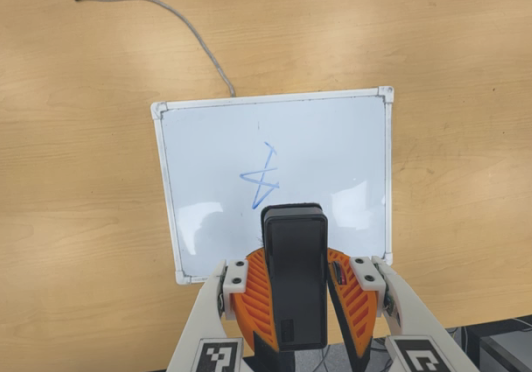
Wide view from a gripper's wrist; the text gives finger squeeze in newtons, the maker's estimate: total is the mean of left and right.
{"total": 9.5, "left": 9.3, "right": 9.6}